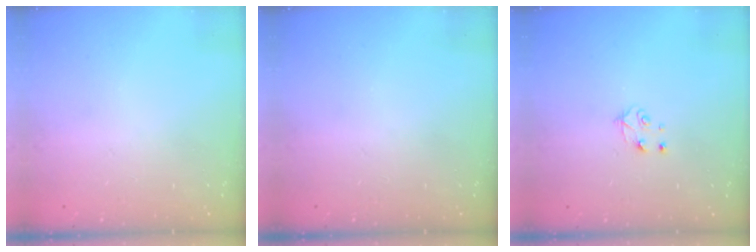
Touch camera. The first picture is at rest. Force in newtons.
{"total": 0.0}
{"total": 4.3, "press": 4.3, "slide": 0.5}